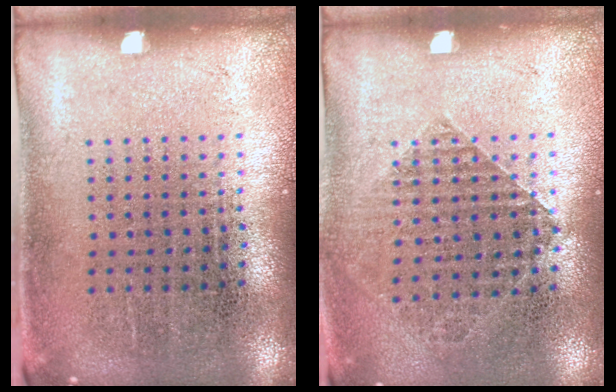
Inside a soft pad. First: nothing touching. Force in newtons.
{"total": 0.9, "press": 0.9, "slide": 0.1}